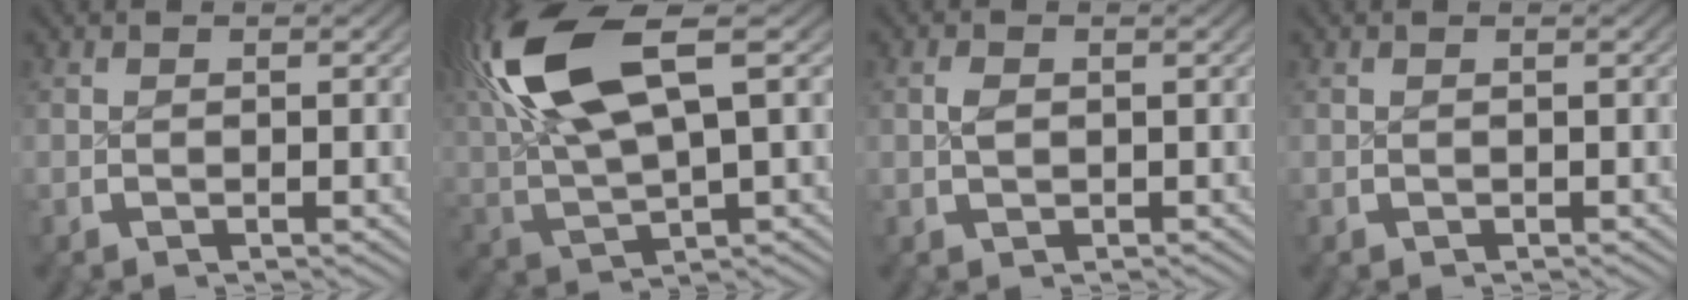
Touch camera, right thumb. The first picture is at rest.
{"total": 10.2, "force": [3.5, 5.1, 8.0], "torque": [-0.177, -0.007, 0.072]}
{"total": 0.7, "force": [0.4, 0.4, -0.4], "torque": [0.002, -0.006, 0.009]}
{"total": 0.5, "force": [0.1, -0.1, -0.5], "torque": [0.010, 0.000, 0.002]}